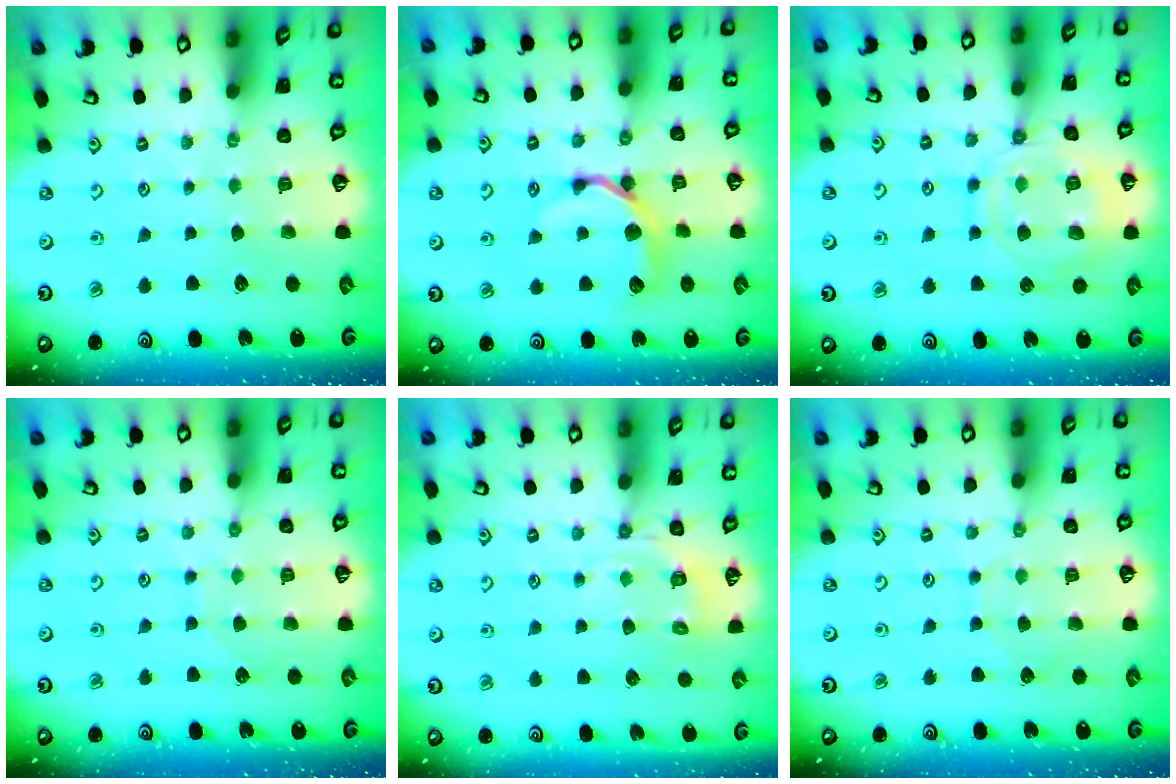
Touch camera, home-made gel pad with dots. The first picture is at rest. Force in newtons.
{"total": 10.1, "press": 10.0, "slide": 1.2}
{"total": 13.0, "press": 13.0, "slide": 1.3}
{"total": 5.7, "press": 5.7, "slide": 0.6}
{"total": 8.6, "press": 8.5, "slide": 1.4}
{"total": 5.1, "press": 5.0, "slide": 0.5}